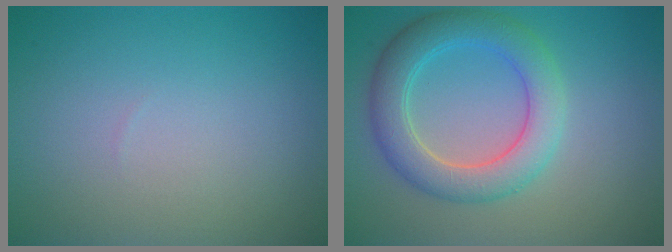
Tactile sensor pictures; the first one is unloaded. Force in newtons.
{"total": 5.2, "press": 5.2, "slide": 0.5}